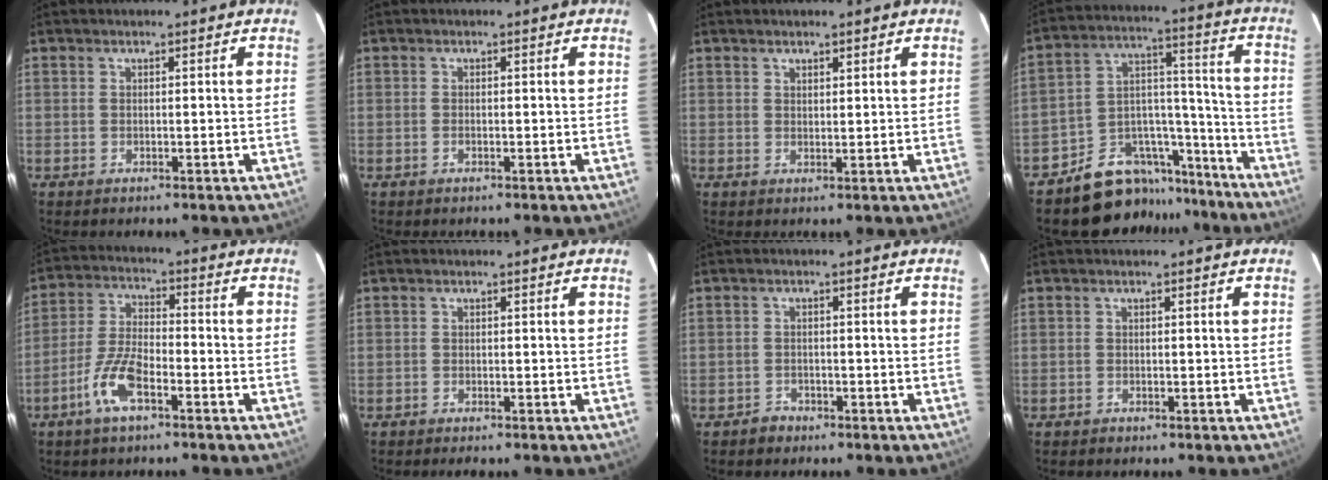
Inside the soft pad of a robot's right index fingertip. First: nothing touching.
{"total": 0.7, "force": [-0.3, 0.3, 0.5], "torque": [-0.012, 0.000, -0.008]}
{"total": 1.5, "force": [1.2, 0.8, 0.4], "torque": [-0.003, 0.002, 0.020]}
{"total": 14.2, "force": [-12.2, 7.2, 1.6], "torque": [-0.028, 0.083, -0.187]}
{"total": 8.7, "force": [-4.8, 2.7, 6.7], "torque": [-0.147, 0.002, -0.096]}
{"total": 1.5, "force": [-1.4, 0.4, 0.5], "torque": [-0.014, -0.007, -0.023]}
{"total": 2.3, "force": [-1.5, 1.7, 0.0], "torque": [-0.003, 0.007, -0.024]}
{"total": 0.7, "force": [-0.6, 0.5, 0.0], "torque": [0.001, 0.004, -0.010]}